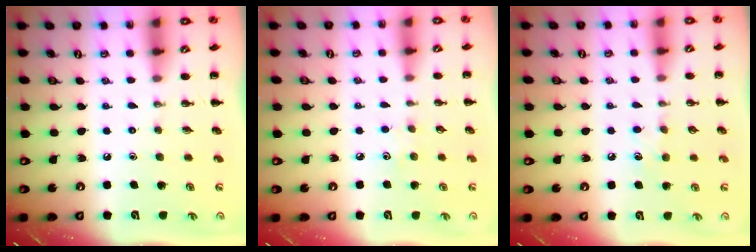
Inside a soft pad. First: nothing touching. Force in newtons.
{"total": 2.9, "press": 2.9, "slide": 0.6}
{"total": 4.8, "press": 4.6, "slide": 1.3}